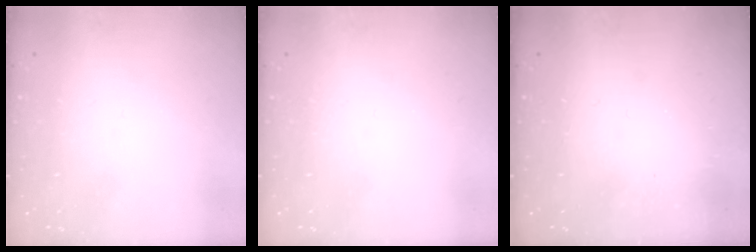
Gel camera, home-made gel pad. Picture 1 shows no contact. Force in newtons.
{"total": 0.0}
{"total": 0.9, "press": 0.9, "slide": 0.3}